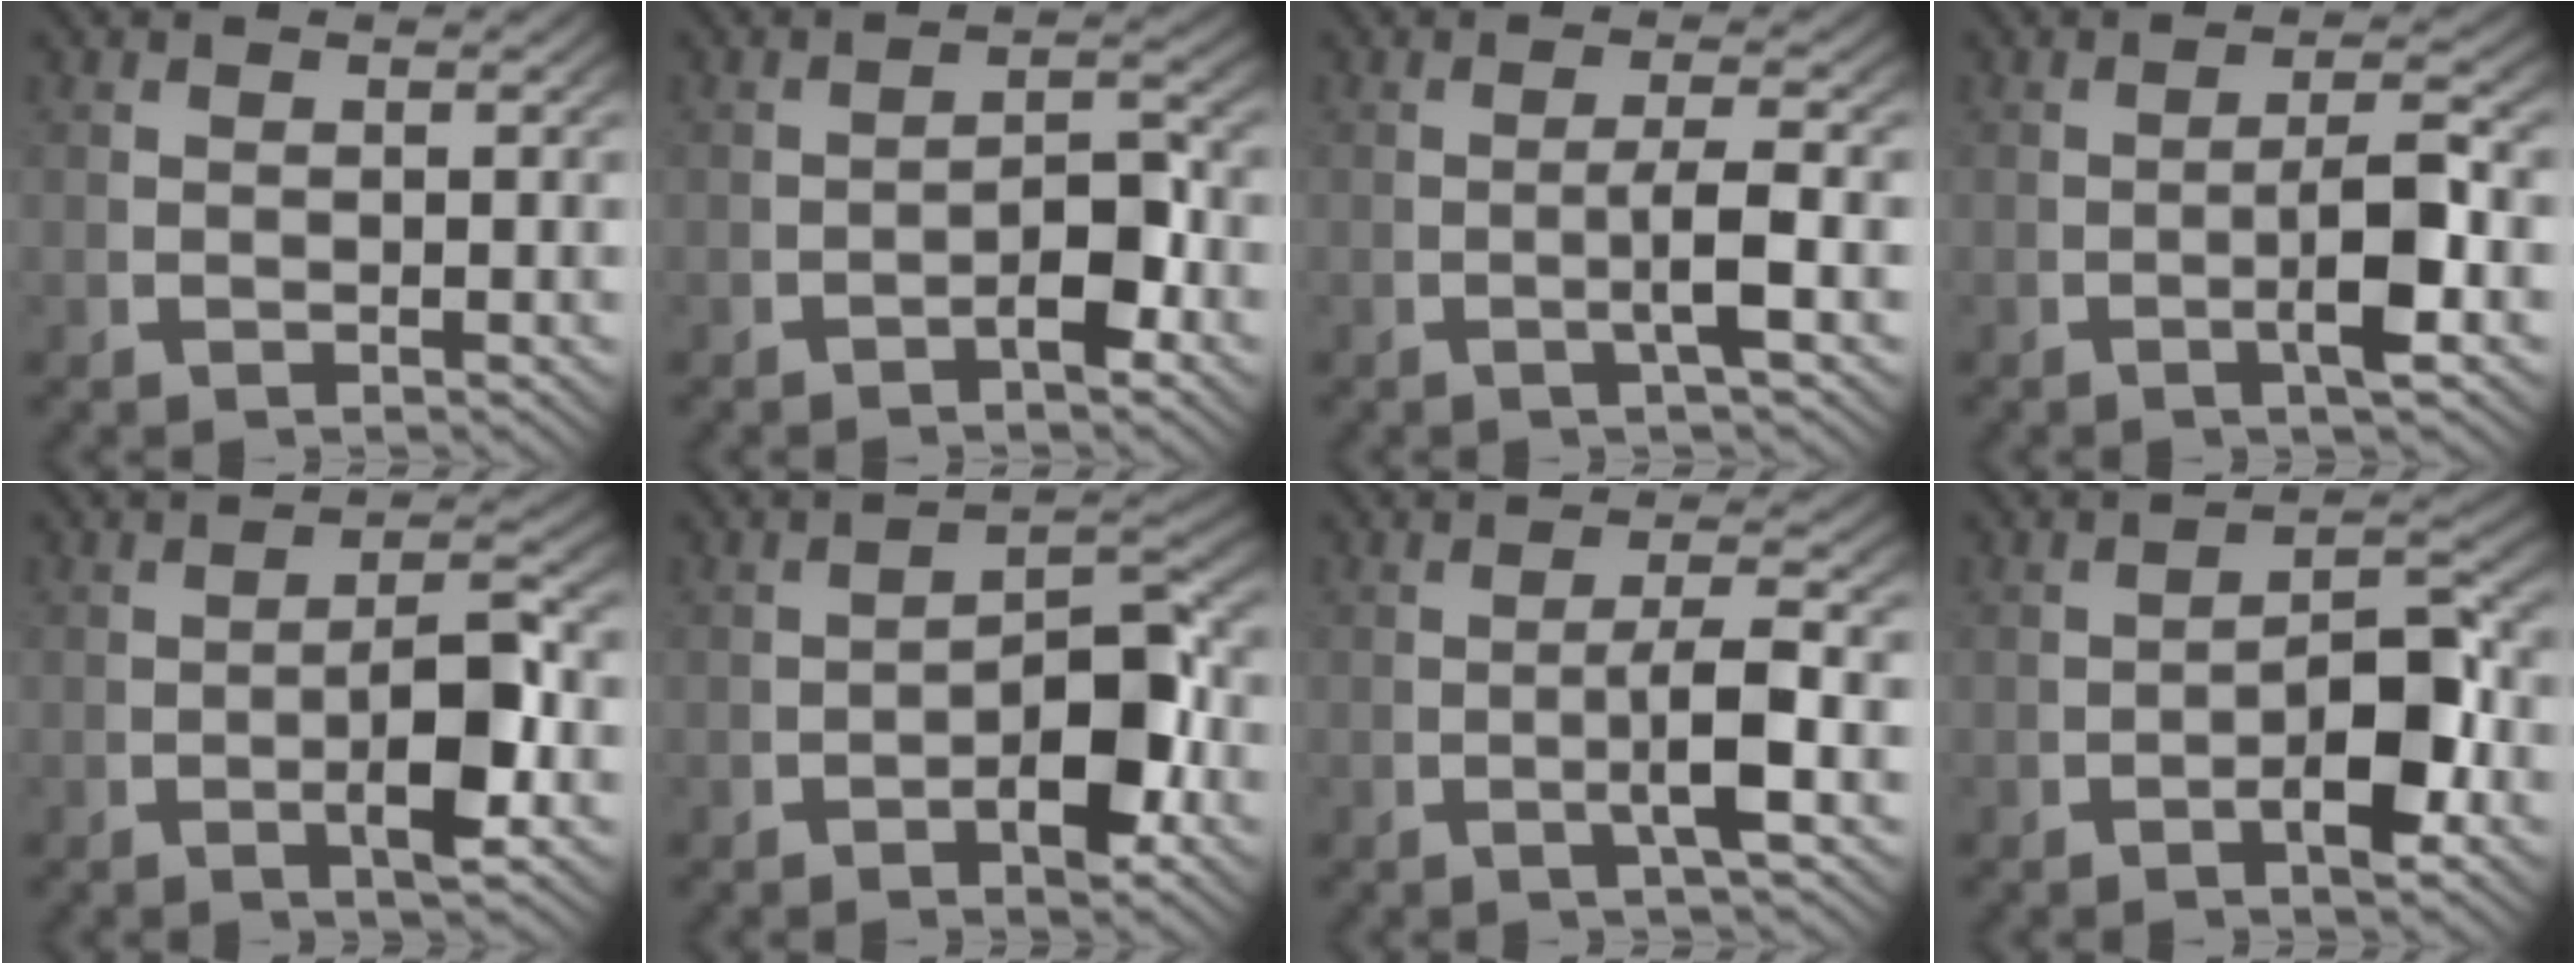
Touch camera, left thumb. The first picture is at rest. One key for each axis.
{"total": 3.3, "fx": -1.0, "fy": 1.1, "fz": 2.9, "tx": -0.046, "ty": -0.006, "tz": -0.015}
{"total": 3.1, "fx": -0.4, "fy": 0.5, "fz": 3.1, "tx": -0.063, "ty": 0.002, "tz": -0.011}
{"total": 4.7, "fx": -0.6, "fy": 1.2, "fz": 4.5, "tx": -0.080, "ty": -0.001, "tz": -0.012}
{"total": 5.5, "fx": -0.6, "fy": 1.8, "fz": 5.2, "tx": -0.088, "ty": -0.005, "tz": -0.013}
{"total": 6.1, "fx": -1.0, "fy": 2.8, "fz": 5.4, "tx": -0.076, "ty": -0.005, "tz": -0.017}
{"total": 4.2, "fx": -0.5, "fy": 0.8, "fz": 4.1, "tx": -0.081, "ty": 0.001, "tz": -0.012}
{"total": 5.6, "fx": -0.9, "fy": 2.1, "fz": 5.1, "tx": -0.076, "ty": -0.005, "tz": -0.017}